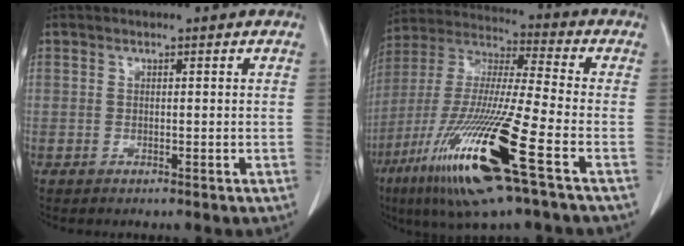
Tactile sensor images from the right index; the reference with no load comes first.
{"total": 20.7, "force": [-9.1, 0.7, 18.5], "torque": [-0.397, -0.047, -0.175]}